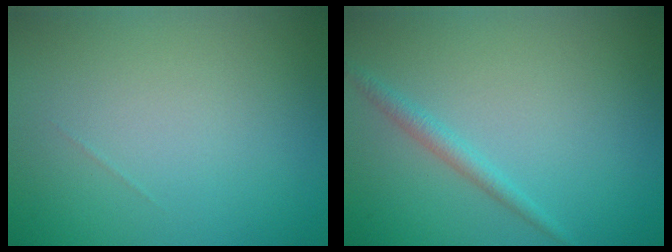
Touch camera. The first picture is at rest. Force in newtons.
{"total": 1.5, "press": 1.5, "slide": 0.1}